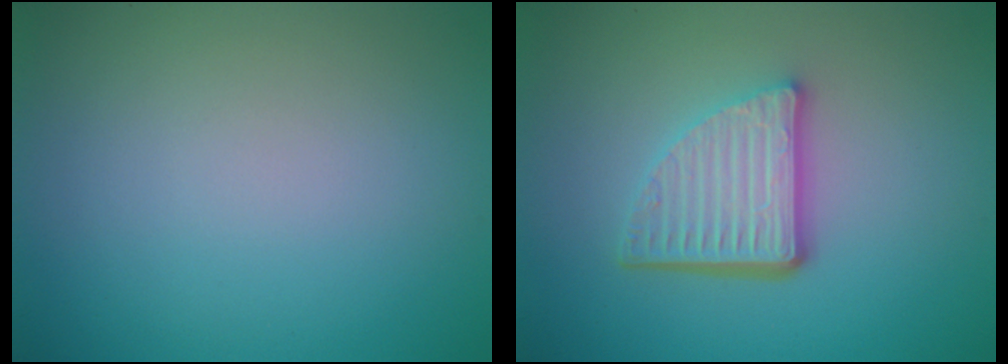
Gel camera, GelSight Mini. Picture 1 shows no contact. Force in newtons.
{"total": 5.1, "press": 3.6, "slide": 3.6}